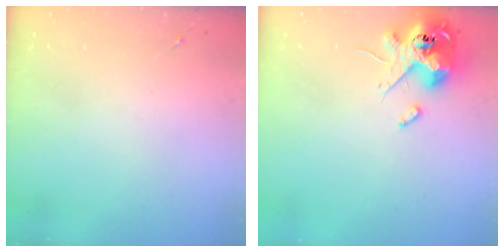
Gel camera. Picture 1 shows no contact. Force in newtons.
{"total": 13.8, "press": 13.6, "slide": 2.2}